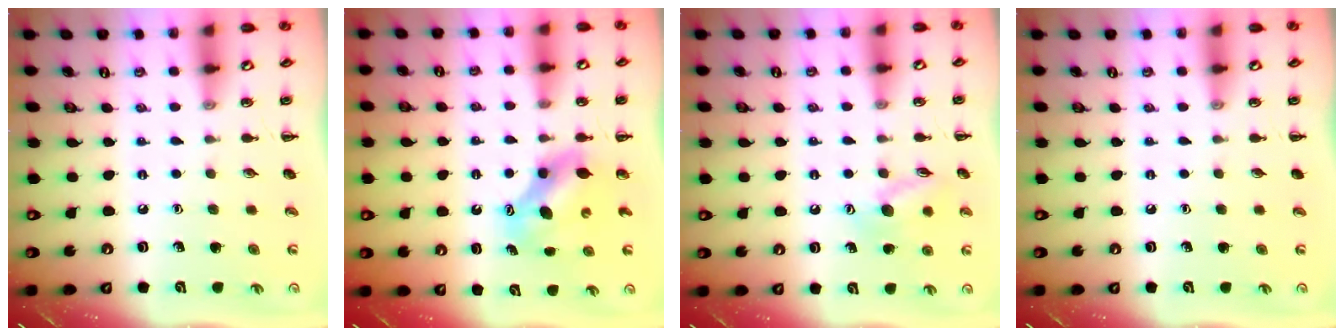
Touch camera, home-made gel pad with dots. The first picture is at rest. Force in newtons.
{"total": 7.3, "press": 7.1, "slide": 1.6}
{"total": 10.5, "press": 10.5, "slide": 0.9}
{"total": 0.0}